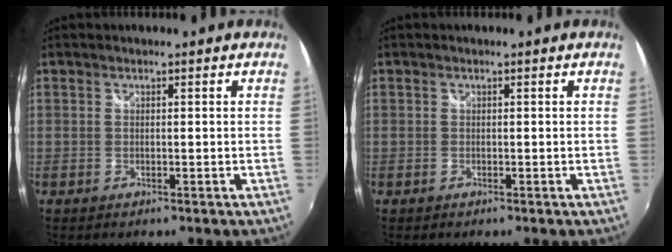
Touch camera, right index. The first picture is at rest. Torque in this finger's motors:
{"motor_torque": [0.04, -0.05, -0.06, 0.01]}